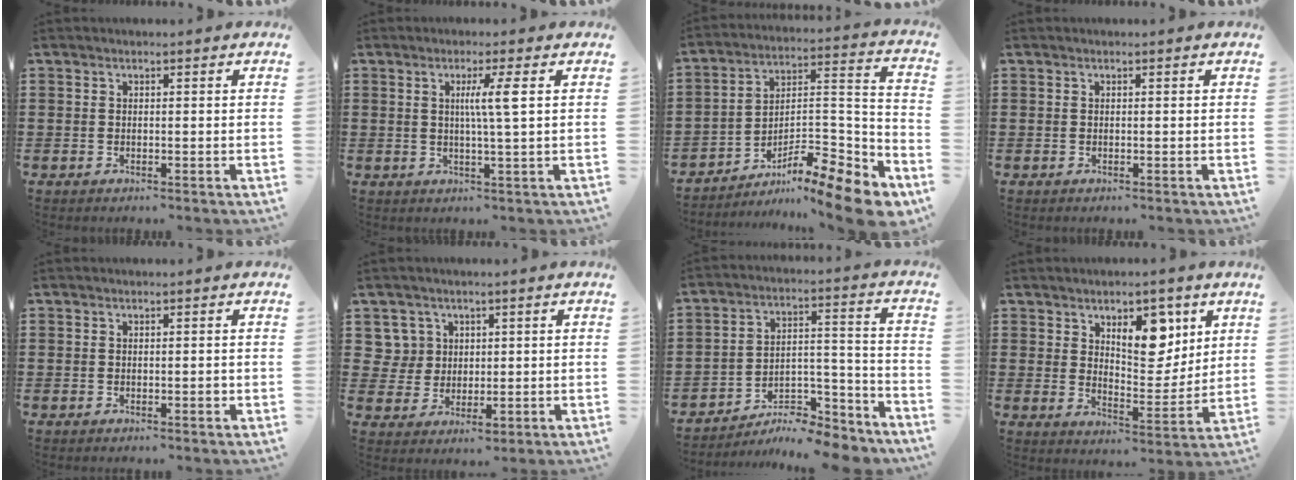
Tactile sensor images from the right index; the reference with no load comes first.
{"total": 4.4, "force": [0.8, -0.5, 4.3], "torque": [-0.082, -0.003, 0.008]}
{"total": 11.7, "force": [-8.7, 2.5, 7.4], "torque": [-0.099, 0.024, -0.163]}
{"total": 0.0}
{"total": 1.3, "force": [-0.6, 0.2, 1.1], "torque": [-0.021, -0.005, -0.009]}
{"total": 4.7, "force": [1.6, 4.4, 0.6], "torque": [-0.034, 0.016, 0.029]}
{"total": 8.5, "force": [-7.9, 1.6, 2.6], "torque": [-0.028, 0.023, -0.150]}
{"total": 8.7, "force": [4.8, 4.7, 5.5], "torque": [-0.087, -0.011, 0.079]}